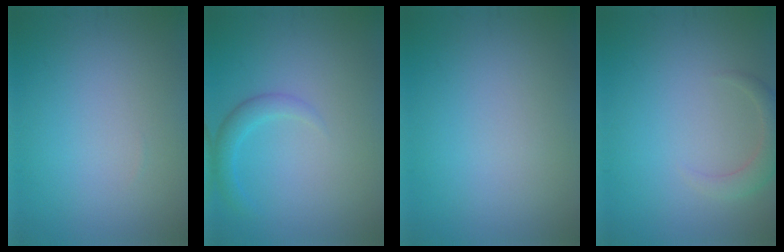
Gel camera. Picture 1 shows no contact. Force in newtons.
{"total": 1.9, "press": 1.9, "slide": 0.1}
{"total": 0.0}
{"total": 2.1, "press": 2.1, "slide": 0.3}